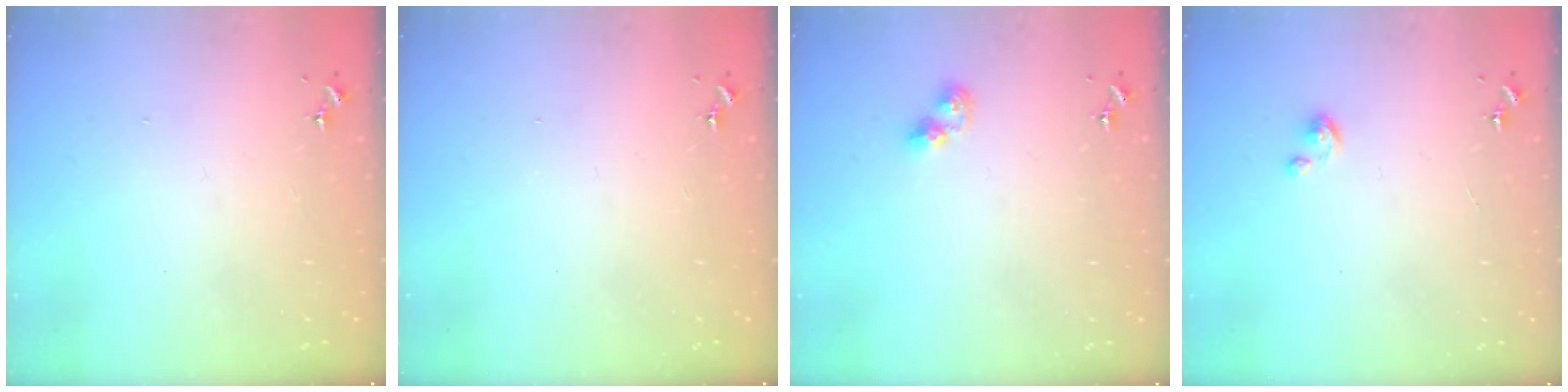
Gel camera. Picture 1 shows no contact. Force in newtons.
{"total": 0.0}
{"total": 6.0, "press": 6.0, "slide": 0.4}
{"total": 4.6, "press": 4.6, "slide": 0.3}